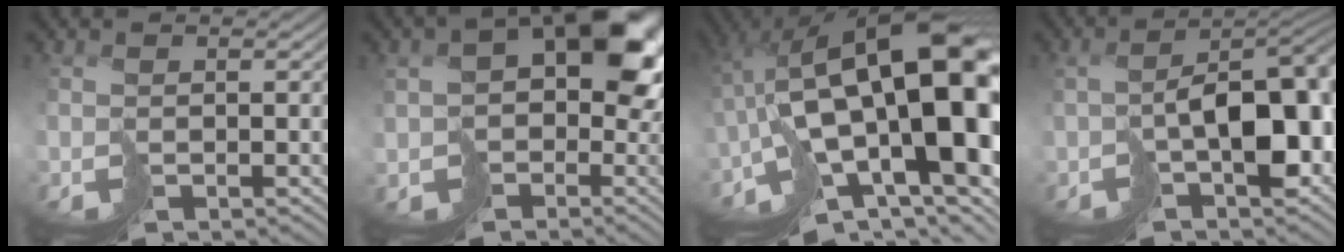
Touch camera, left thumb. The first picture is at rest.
{"total": 10.7, "force": [0.9, 7.4, 7.8], "torque": [-0.117, -0.010, 0.012]}
{"total": 19.9, "force": [-2.2, 8.8, 17.7], "torque": [-0.279, -0.005, -0.027]}
{"total": 10.9, "force": [-2.1, 5.6, 9.0], "torque": [-0.130, -0.014, -0.022]}